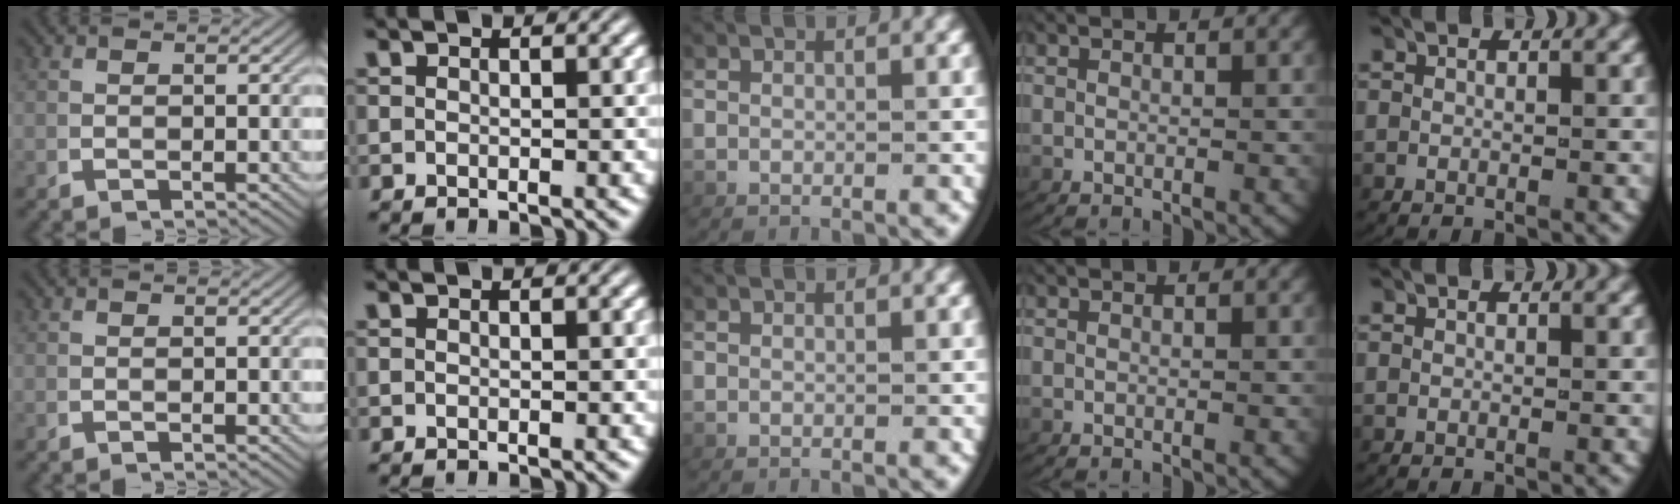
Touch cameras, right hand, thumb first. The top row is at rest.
{}